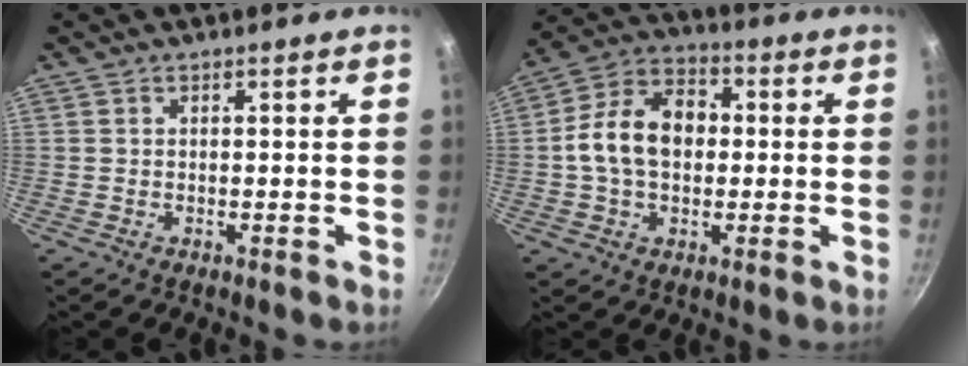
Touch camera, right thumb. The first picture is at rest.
{"total": 13.2, "force": [0.2, 9.3, 9.4], "torque": [-0.133, 0.030, -0.012]}